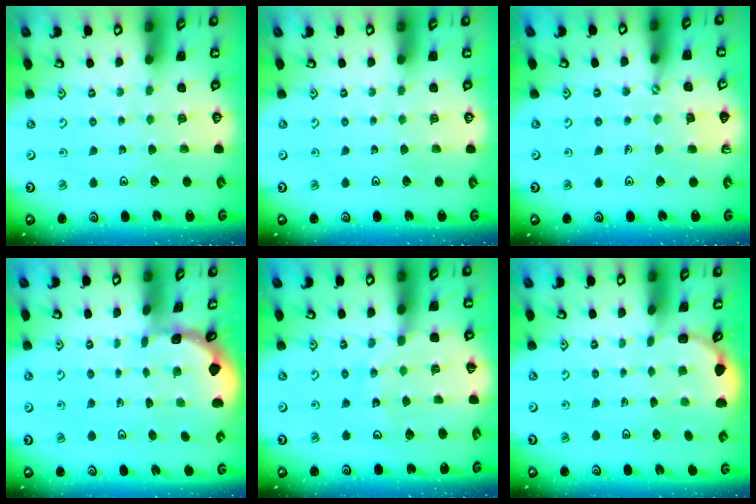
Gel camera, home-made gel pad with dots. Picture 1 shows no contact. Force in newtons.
{"total": 0.0}
{"total": 2.7, "press": 2.7, "slide": 0.4}
{"total": 0.8, "press": 0.8, "slide": 0.1}
{"total": 9.5, "press": 9.5, "slide": 0.2}
{"total": 1.6, "press": 1.2, "slide": 1.0}